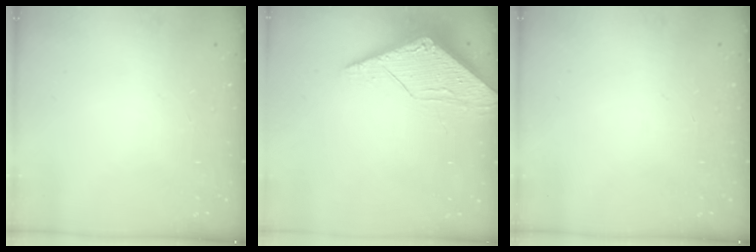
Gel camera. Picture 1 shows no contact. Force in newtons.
{"total": 6.2, "press": 6.2, "slide": 0.5}
{"total": 0.0}